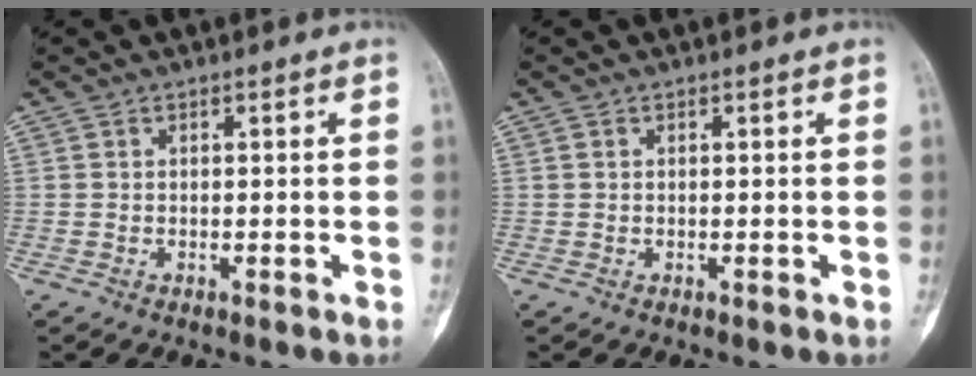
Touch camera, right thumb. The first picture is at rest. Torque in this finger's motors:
{"motor_torque": [0.04, 0.04, -0.15, 0.26, 0.03]}